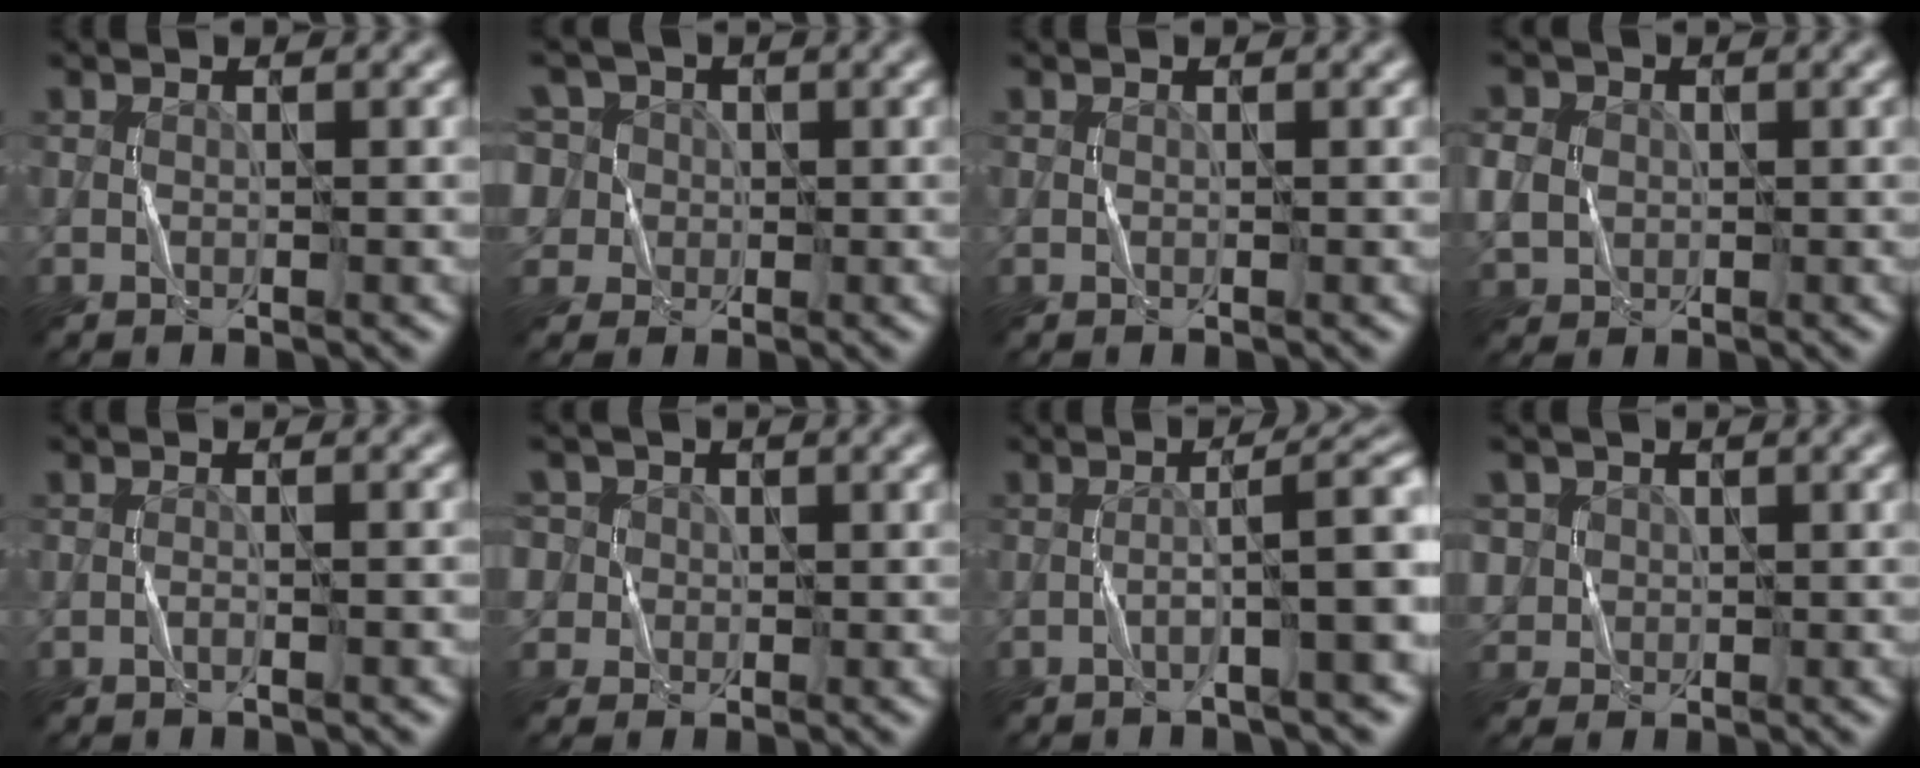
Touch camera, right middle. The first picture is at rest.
{"total": 8.8, "force": [3.3, 7.1, 3.9], "torque": [-0.077, 0.041, 0.018]}
{"total": 0.0}
{"total": 4.0, "force": [0.0, 3.5, 1.9], "torque": [-0.053, 0.006, -0.002]}
{"total": 1.1, "force": [-0.8, 0.1, 0.8], "torque": [-0.012, 0.005, -0.018]}
{"total": 5.6, "force": [1.7, 4.9, 2.0], "torque": [-0.045, 0.034, 0.004]}
{"total": 5.9, "force": [-1.9, 0.6, 5.5], "torque": [-0.071, 0.022, -0.037]}
{"total": 3.1, "force": [0.9, 2.9, 0.6], "torque": [-0.013, 0.006, 0.023]}